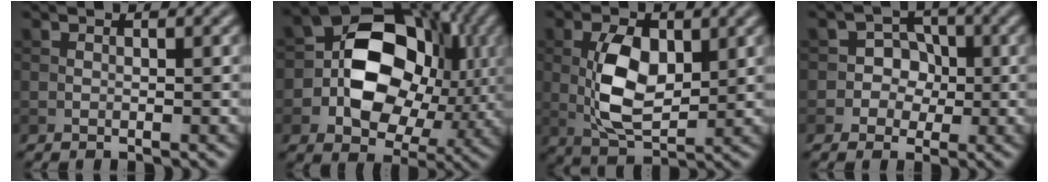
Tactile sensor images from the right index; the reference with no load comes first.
{"total": 11.7, "force": [0.0, 8.8, 7.7], "torque": [-0.112, 0.003, -0.014]}
{"total": 6.5, "force": [0.7, 3.7, 5.4], "torque": [-0.112, -0.002, 0.019]}
{"total": 3.5, "force": [-0.6, 3.4, 0.8], "torque": [0.008, 0.018, -0.030]}